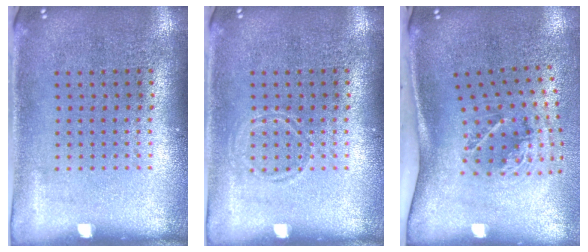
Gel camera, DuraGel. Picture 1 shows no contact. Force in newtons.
{"total": 0.8, "press": 0.8, "slide": 0.1}
{"total": 2.0, "press": 1.3, "slide": 1.6}